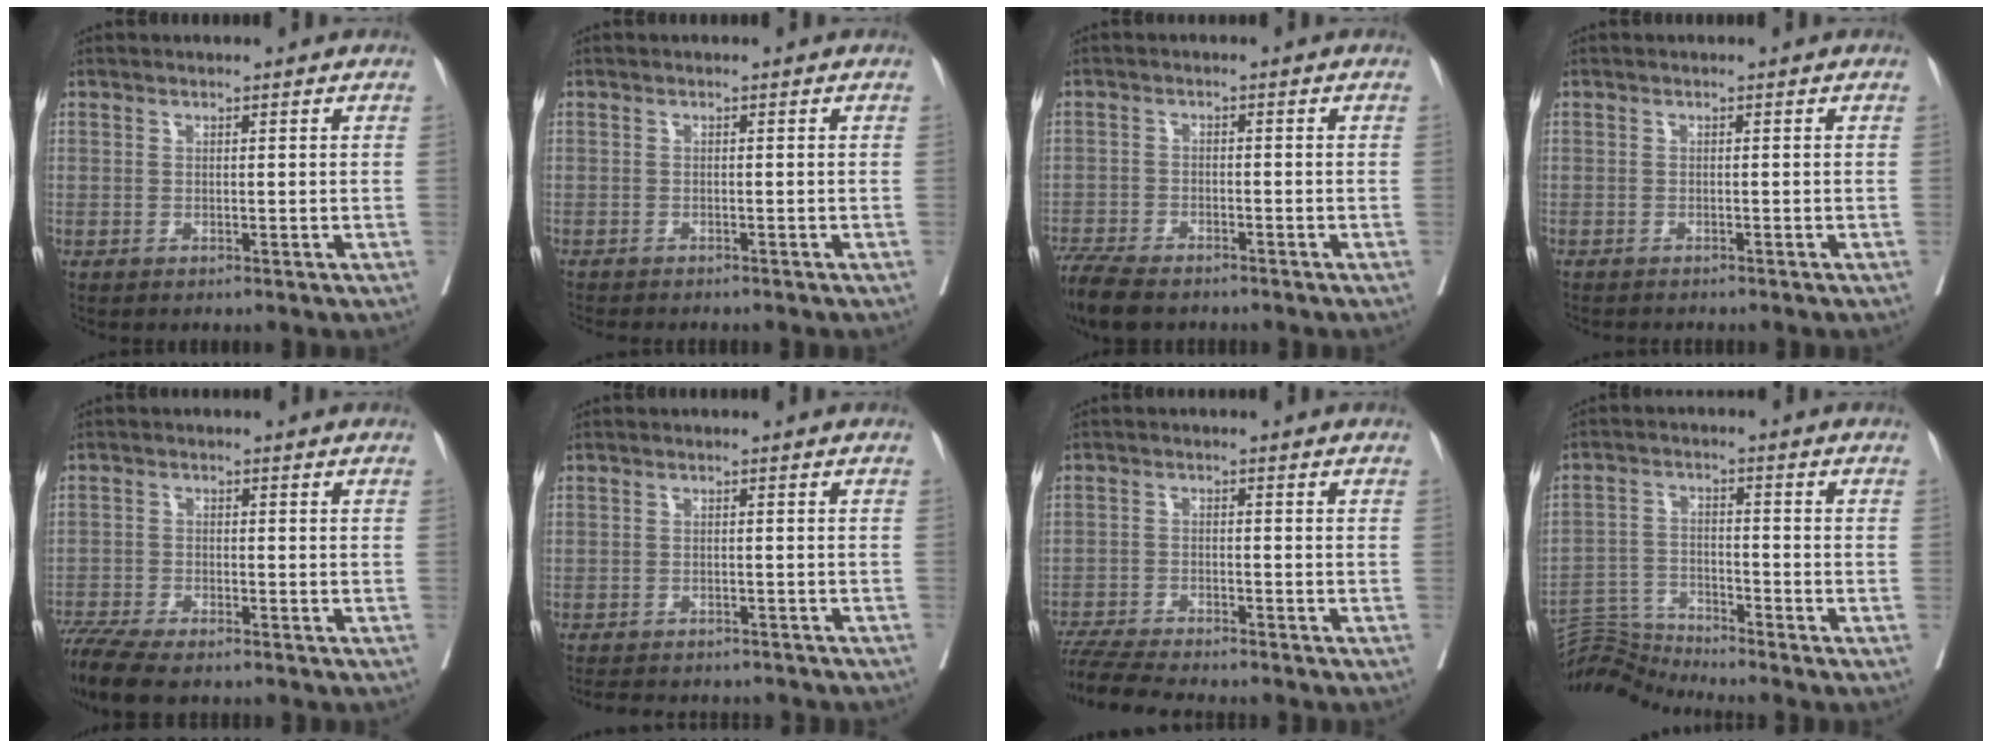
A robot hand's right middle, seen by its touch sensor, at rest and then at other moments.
{"total": 5.0, "force": [-4.4, 1.0, 2.1], "torque": [-0.026, -0.008, -0.060]}
{"total": 8.4, "force": [-6.9, 2.5, 4.1], "torque": [-0.073, -0.017, -0.119]}
{"total": 2.8, "force": [-2.6, 0.5, 1.0], "torque": [-0.017, -0.005, -0.033]}
{"total": 9.0, "force": [-7.6, 1.6, 4.5], "torque": [-0.080, -0.015, -0.130]}
{"total": 12.5, "force": [-11.2, 3.5, 4.3], "torque": [-0.079, -0.001, -0.132]}
{"total": 10.3, "force": [-9.4, 0.6, 4.0], "torque": [-0.068, -0.015, -0.154]}
{"total": 6.4, "force": [-6.0, -1.8, -1.2], "torque": [0.010, -0.002, -0.115]}